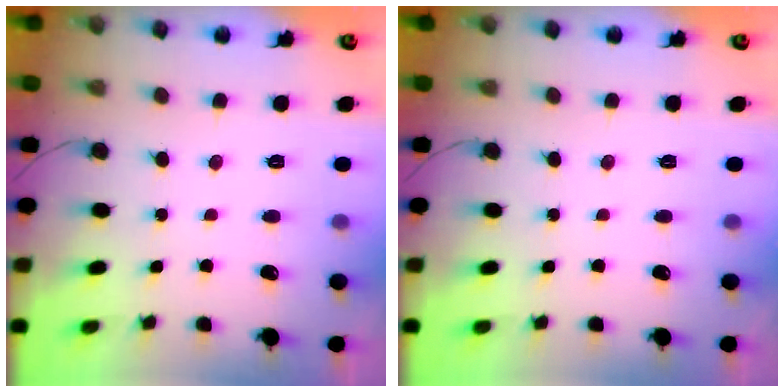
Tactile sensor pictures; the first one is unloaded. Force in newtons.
{"total": 0.0}